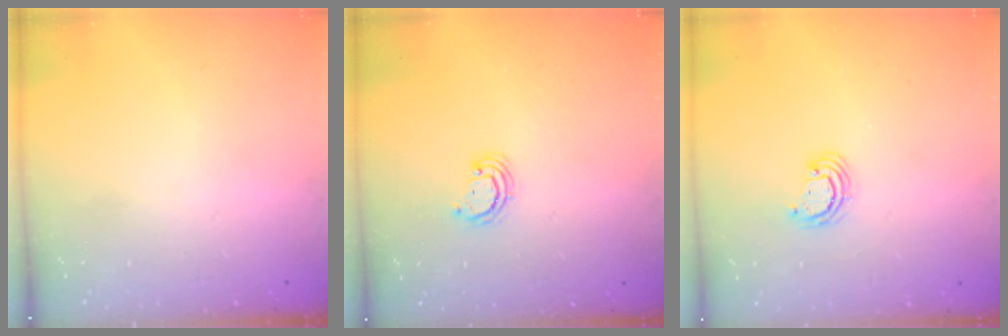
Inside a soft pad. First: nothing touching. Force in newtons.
{"total": 2.9, "press": 2.8, "slide": 0.3}
{"total": 3.2, "press": 3.1, "slide": 0.3}